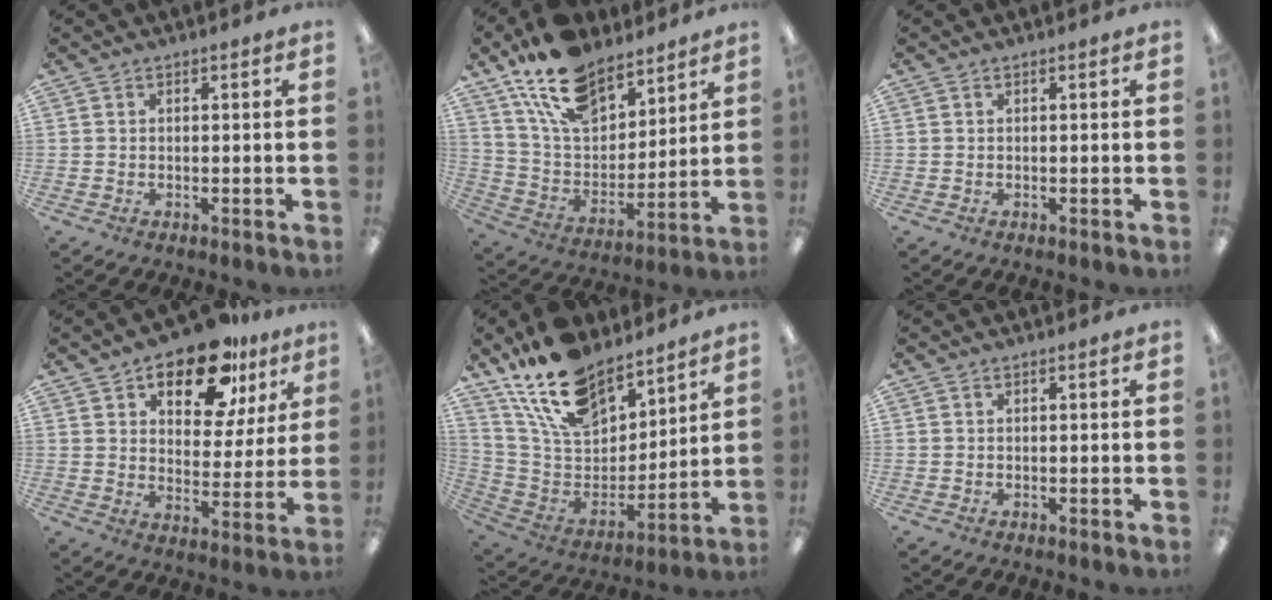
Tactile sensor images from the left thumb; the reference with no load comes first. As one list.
[{"total": 18.4, "force": [13.3, 9.5, 8.4], "torque": [-0.162, -0.067, 0.244]}, {"total": 0.0}, {"total": 15.4, "force": [10.8, 7.4, 8.2], "torque": [-0.117, -0.057, 0.183]}, {"total": 19.3, "force": [14.5, 9.5, 8.4], "torque": [-0.178, -0.081, 0.268]}, {"total": 0.0}]